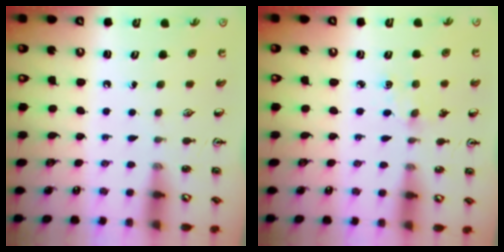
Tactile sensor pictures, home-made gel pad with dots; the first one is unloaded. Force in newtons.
{"total": 3.7, "press": 3.6, "slide": 0.5}